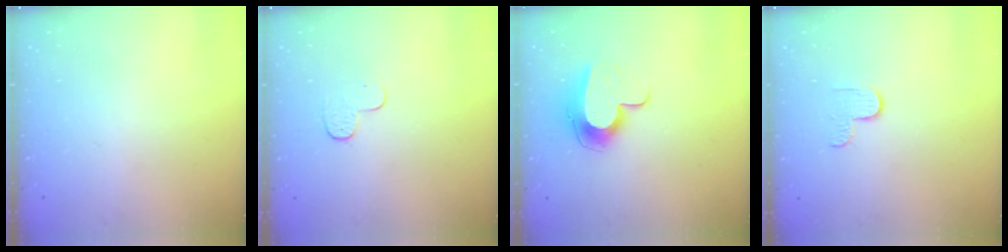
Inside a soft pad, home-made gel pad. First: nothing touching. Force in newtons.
{"total": 3.9, "press": 3.8, "slide": 0.4}
{"total": 10.7, "press": 10.6, "slide": 0.7}
{"total": 2.9, "press": 2.9, "slide": 0.3}